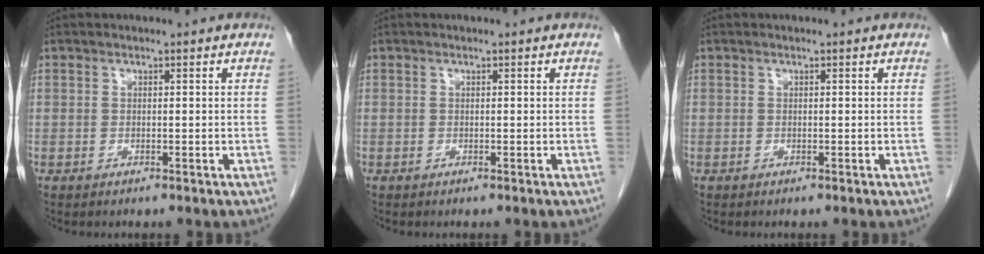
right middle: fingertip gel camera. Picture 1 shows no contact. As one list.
[{"total": 0.0}, {"total": 0.0}]